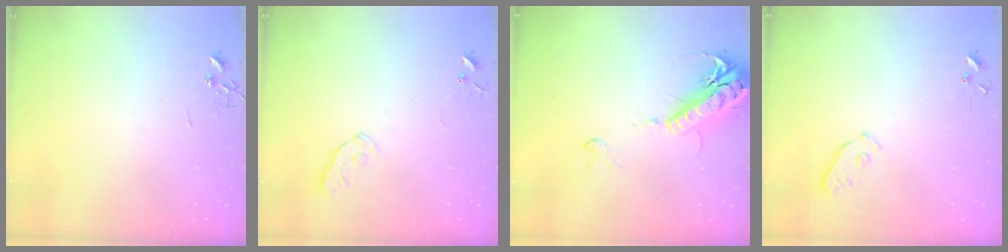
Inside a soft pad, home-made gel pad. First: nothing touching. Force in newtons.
{"total": 3.6, "press": 3.5, "slide": 0.7}
{"total": 19.9, "press": 19.5, "slide": 3.8}
{"total": 3.8, "press": 3.8, "slide": 0.4}